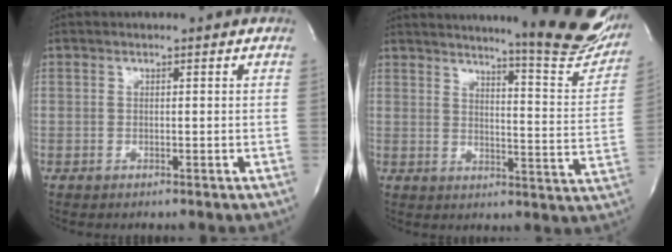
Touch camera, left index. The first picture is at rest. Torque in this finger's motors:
{"motor_torque": [0.63, -0.63, 0.51, 0.11]}